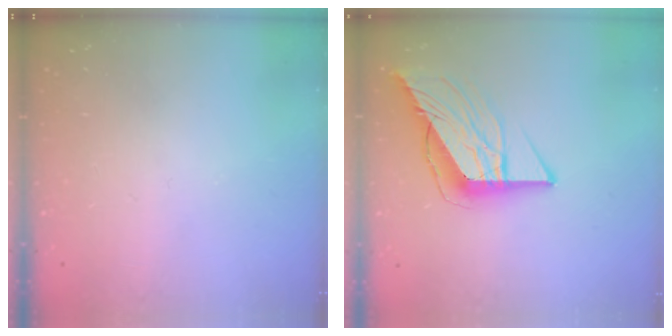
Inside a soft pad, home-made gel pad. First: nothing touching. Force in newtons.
{"total": 11.4, "press": 11.3, "slide": 1.3}